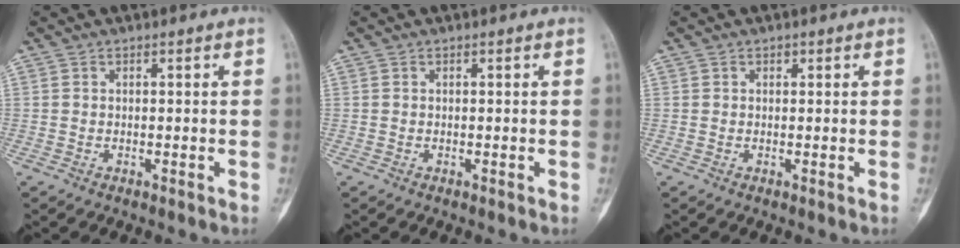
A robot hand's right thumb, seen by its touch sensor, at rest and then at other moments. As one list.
[{"total": 0.0}, {"total": 0.5, "force": [0.3, 0.4, 0.2], "torque": [-0.002, -0.001, 0.002]}]